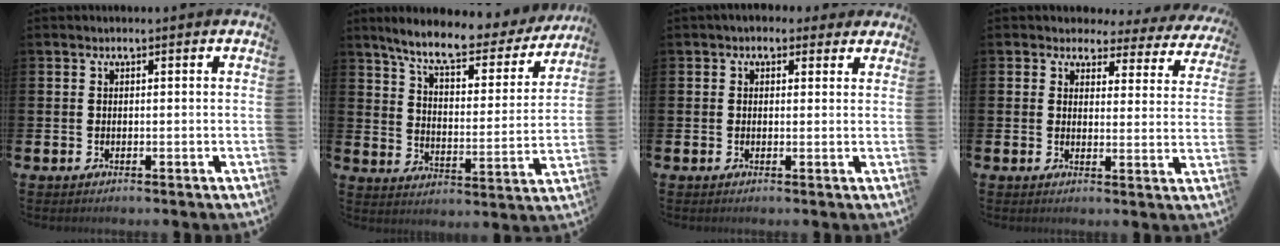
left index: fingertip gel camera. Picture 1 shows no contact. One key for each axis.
{"total": 8.7, "fx": 7.6, "fy": 1.9, "fz": 3.8, "tx": -0.098, "ty": -0.048, "tz": 0.126}
{"total": 2.1, "fx": 1.7, "fy": 1.2, "fz": 0.3, "tx": 0.002, "ty": -0.001, "tz": 0.026}
{"total": 2.8, "fx": 2.2, "fy": 1.6, "fz": 0.2, "tx": -0.006, "ty": -0.024, "tz": 0.030}